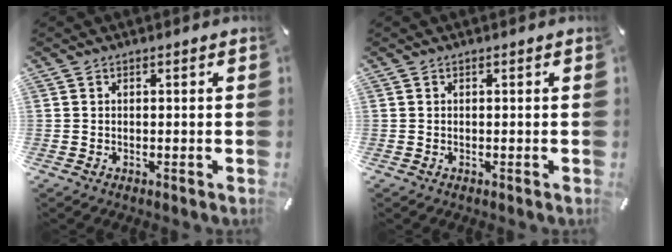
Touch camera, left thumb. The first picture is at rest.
{"total": 0.0}